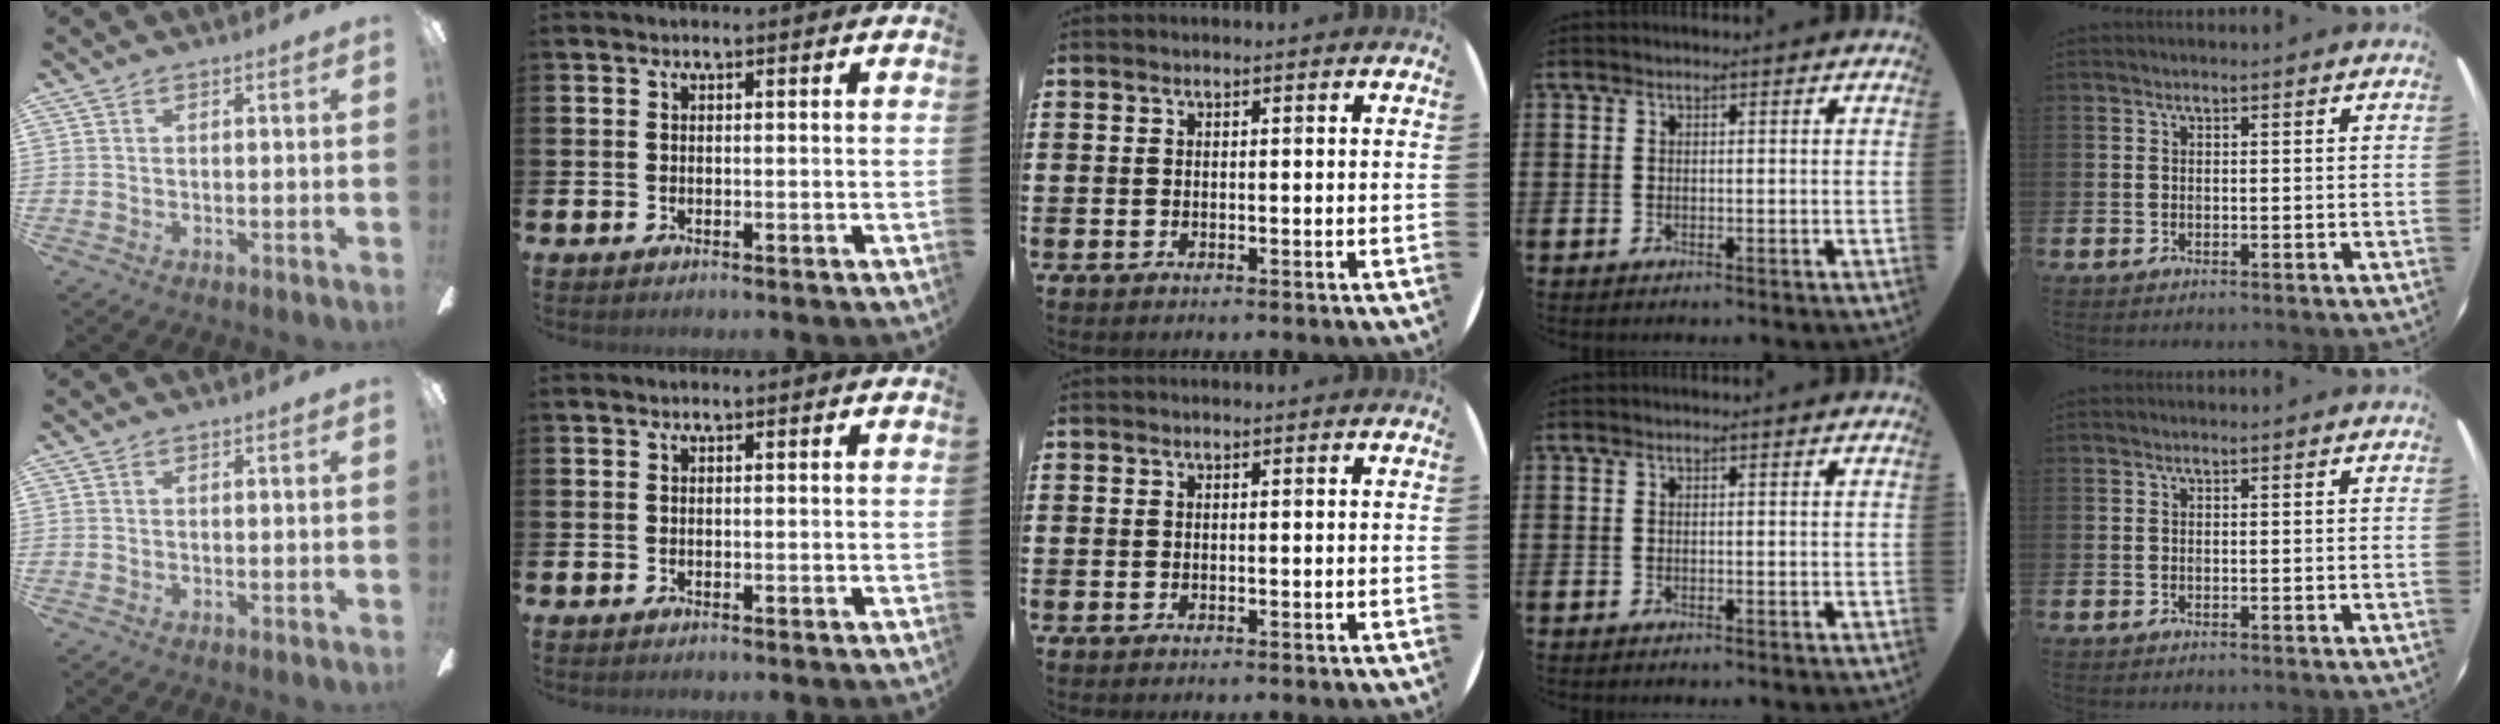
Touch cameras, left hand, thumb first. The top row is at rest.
{}